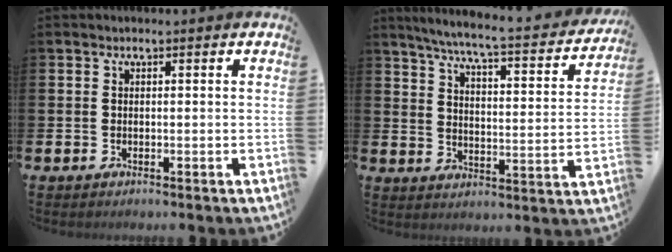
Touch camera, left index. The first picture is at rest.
{"total": 6.0, "force": [5.3, 0.1, 2.8], "torque": [-0.066, -0.049, 0.079]}